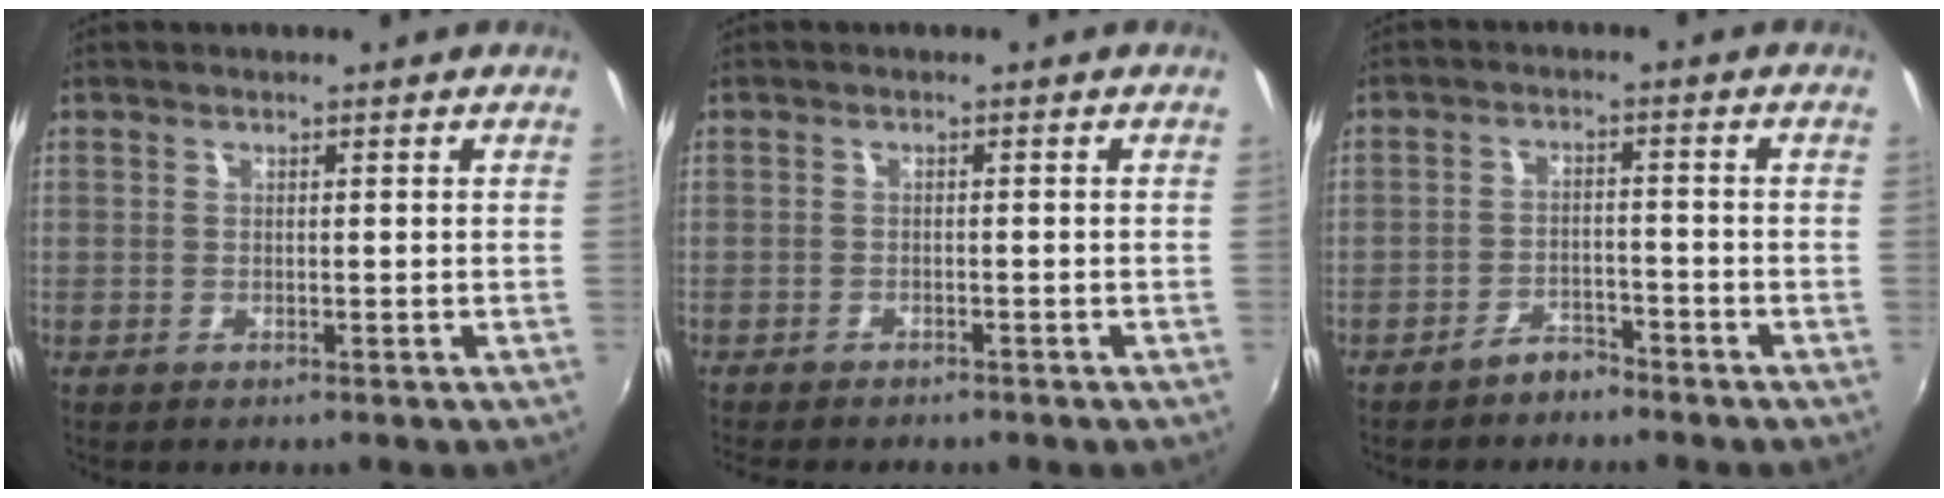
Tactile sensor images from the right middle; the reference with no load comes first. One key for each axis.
{"total": 4.4, "fx": -3.9, "fy": 1.1, "fz": 1.8, "tx": -0.043, "ty": -0.015, "tz": -0.058}
{"total": 3.4, "fx": -3.1, "fy": 1.2, "fz": 0.9, "tx": -0.030, "ty": 0.010, "tz": -0.046}